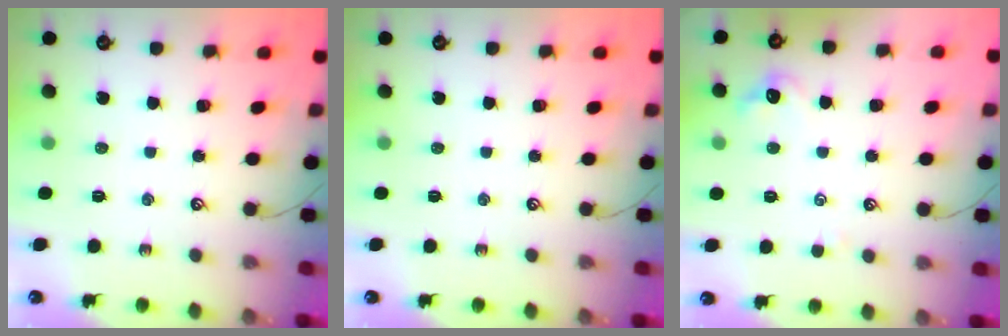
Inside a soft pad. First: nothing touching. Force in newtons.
{"total": 0.0}
{"total": 2.6, "press": 2.6, "slide": 0.6}